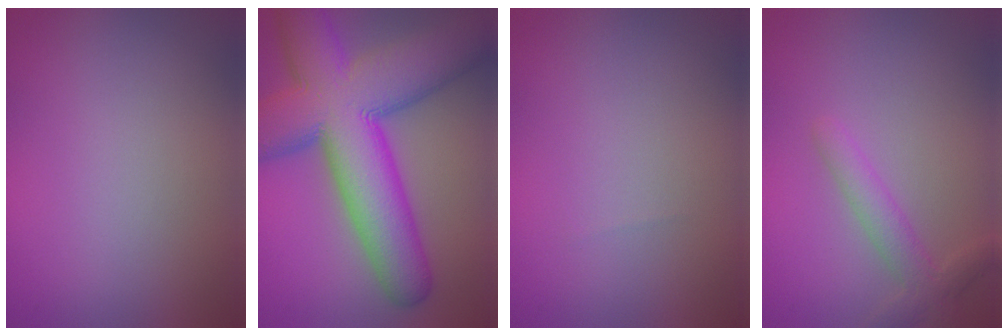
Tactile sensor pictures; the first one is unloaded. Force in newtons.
{"total": 15.3, "press": 15.3, "slide": 0.6}
{"total": 0.0}
{"total": 2.8, "press": 2.8, "slide": 0.2}